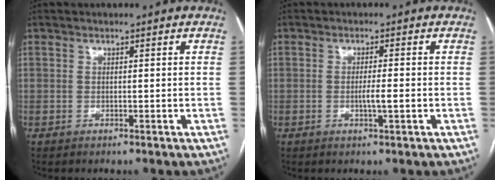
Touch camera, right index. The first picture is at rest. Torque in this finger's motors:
{"motor_torque": [0.36, -0.27, 0.31, 0.05]}